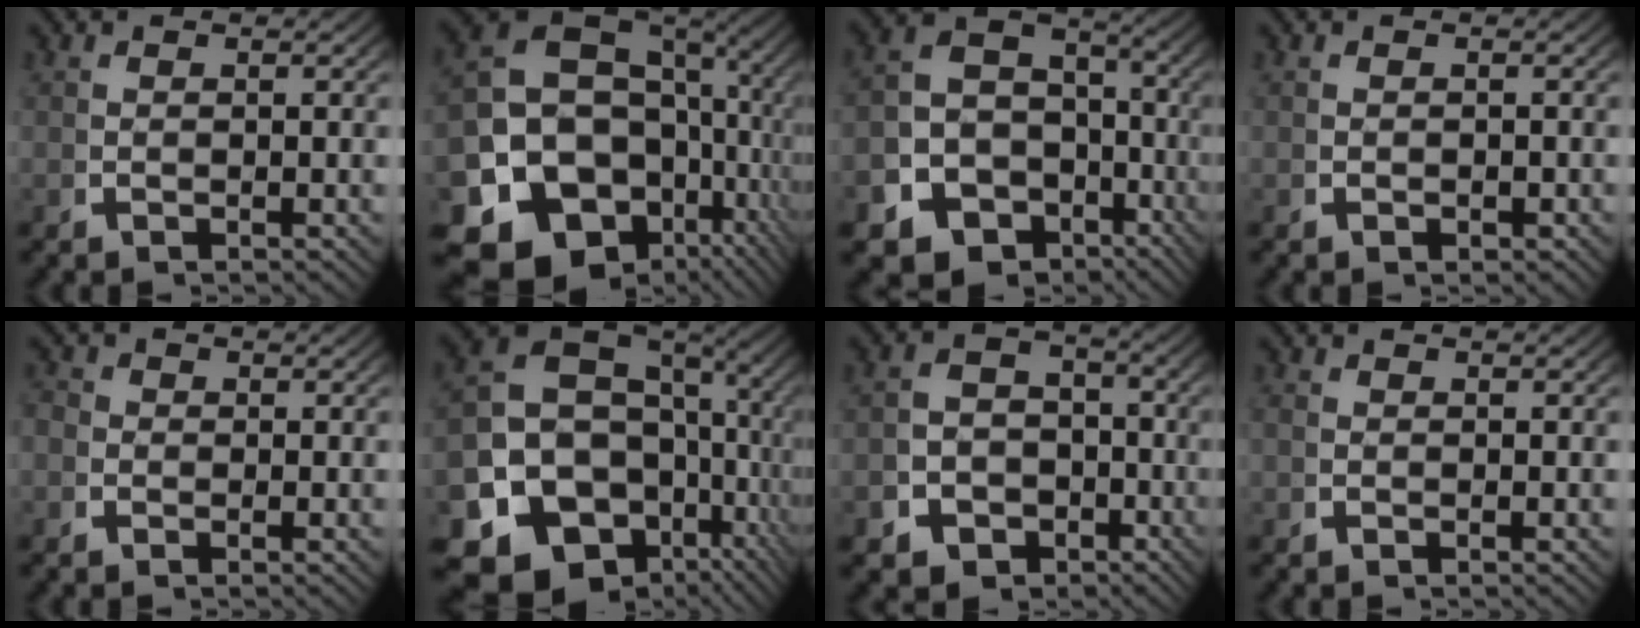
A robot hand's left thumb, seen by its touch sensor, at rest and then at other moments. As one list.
[{"total": 22.6, "force": [-3.4, 16.9, 14.7], "torque": [-0.271, -0.053, -0.049]}, {"total": 18.5, "force": [-5.7, 15.0, 9.2], "torque": [-0.187, -0.073, -0.084]}, {"total": 0.8, "force": [-0.2, 0.7, 0.4], "torque": [-0.010, -0.005, -0.003]}, {"total": 1.7, "force": [-0.3, 1.6, 0.5], "torque": [-0.005, 0.001, -0.015]}, {"total": 20.6, "force": [-3.5, 15.5, 13.1], "torque": [-0.239, -0.049, -0.055]}, {"total": 11.5, "force": [-3.9, 9.7, 4.7], "torque": [-0.068, -0.043, -0.058]}, {"total": 0.0}]